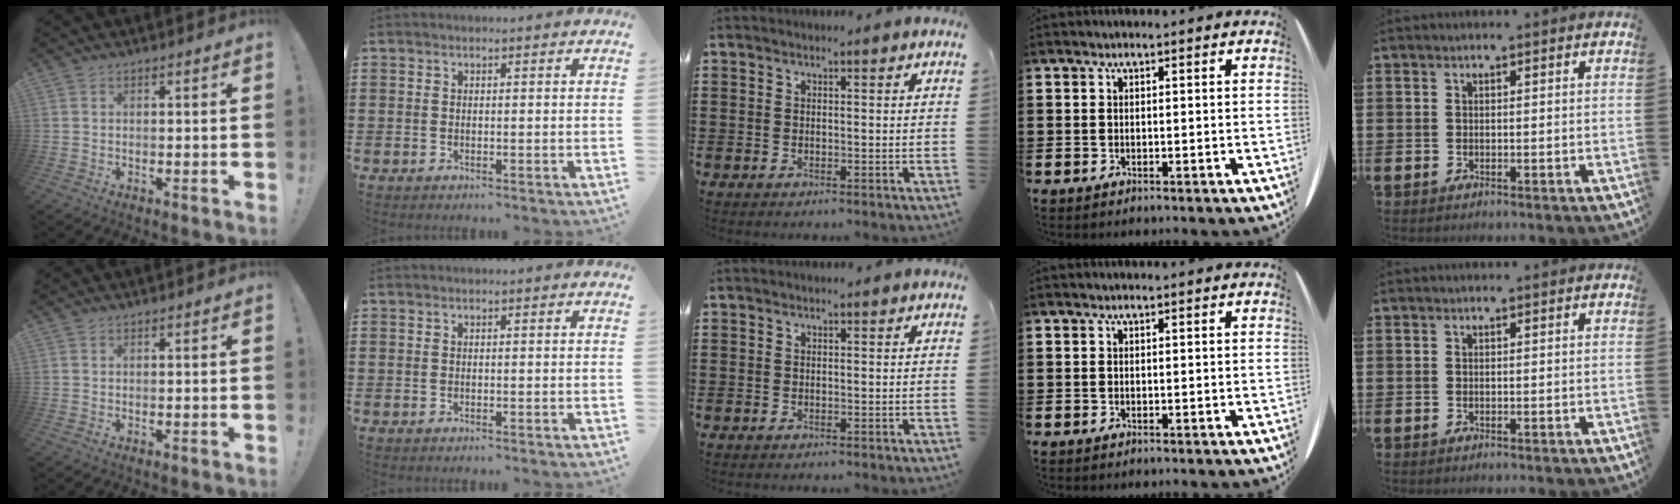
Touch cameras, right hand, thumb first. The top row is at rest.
{}